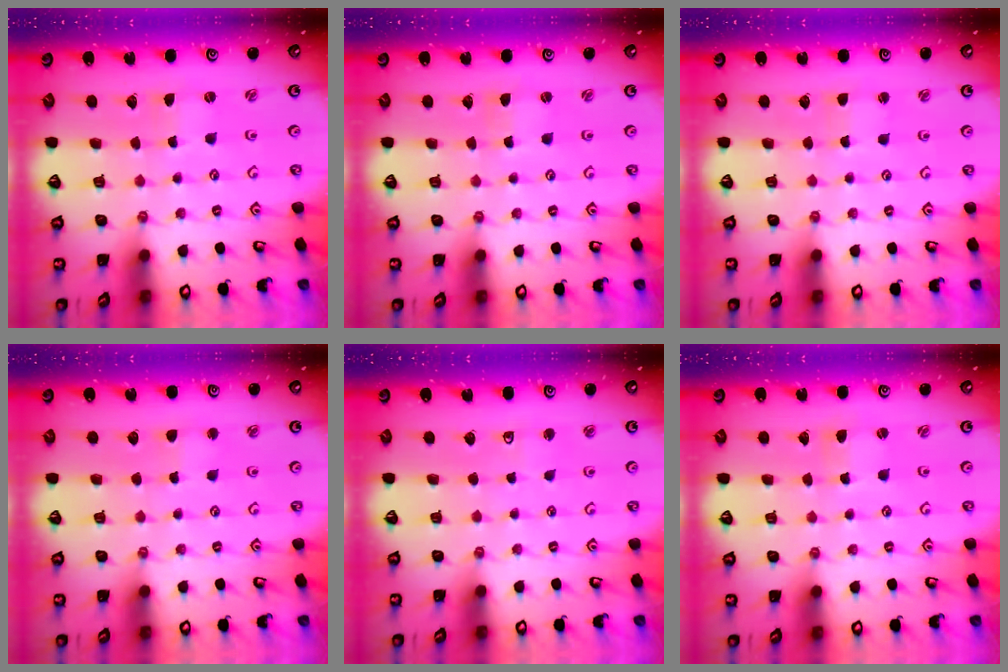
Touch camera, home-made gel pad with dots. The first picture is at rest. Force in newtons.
{"total": 0.7, "press": 0.7, "slide": 0.1}
{"total": 1.3, "press": 1.3, "slide": 0.1}
{"total": 2.4, "press": 2.4, "slide": 0.3}
{"total": 2.9, "press": 2.9, "slide": 0.6}
{"total": 0.7, "press": 0.7, "slide": 0.2}